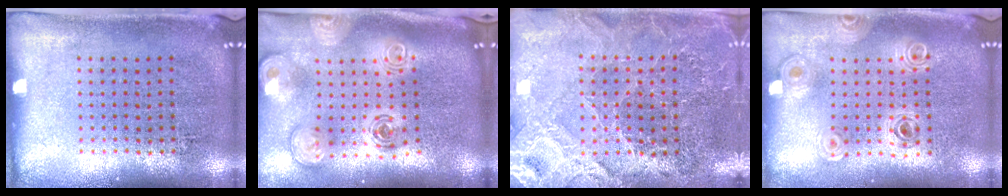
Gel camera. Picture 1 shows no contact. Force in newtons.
{"total": 2.8, "press": 2.0, "slide": 2.0}
{"total": 3.7, "press": 3.5, "slide": 1.0}
{"total": 0.9, "press": 0.9, "slide": 0.0}